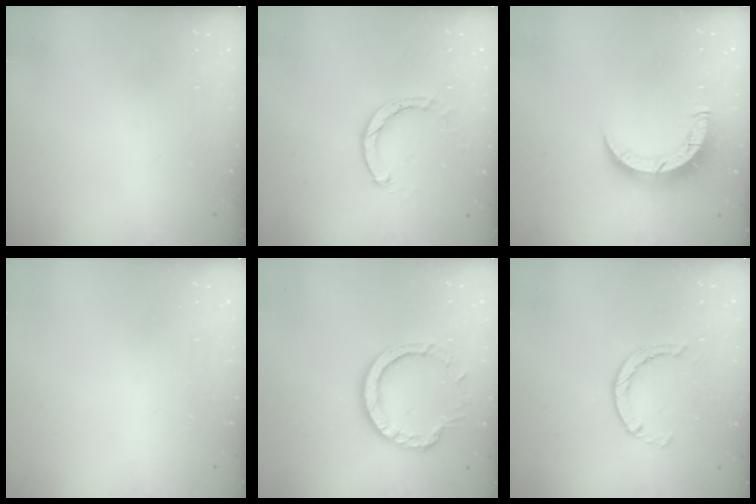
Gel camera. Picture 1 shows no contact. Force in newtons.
{"total": 3.0, "press": 3.0, "slide": 0.4}
{"total": 8.1, "press": 8.1, "slide": 0.5}
{"total": 0.0}
{"total": 10.8, "press": 10.7, "slide": 1.3}
{"total": 2.5, "press": 2.4, "slide": 0.4}